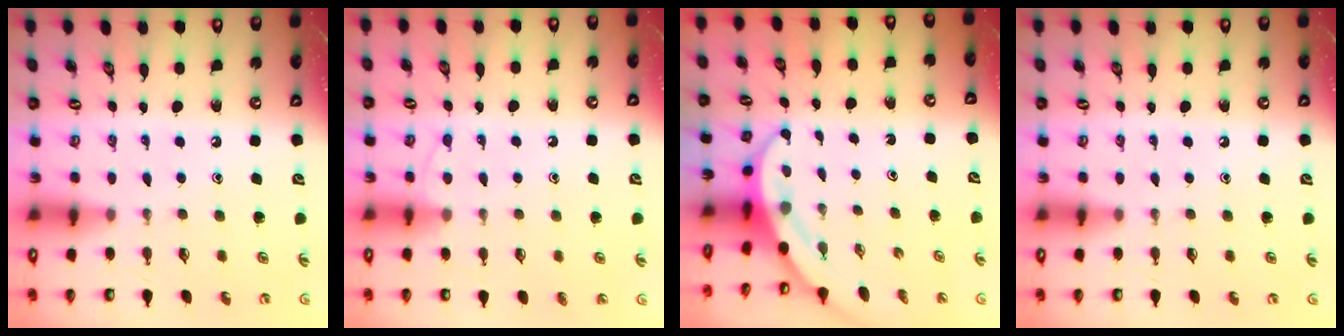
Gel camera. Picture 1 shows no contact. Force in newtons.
{"total": 7.2, "press": 7.2, "slide": 0.7}
{"total": 3.7, "press": 3.7, "slide": 0.2}
{"total": 0.0}